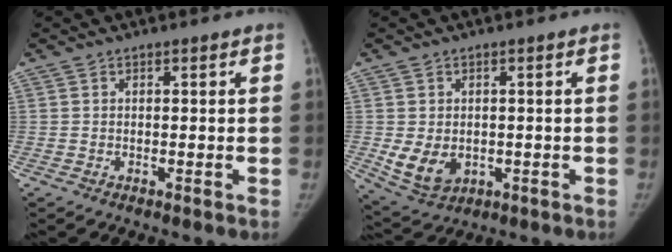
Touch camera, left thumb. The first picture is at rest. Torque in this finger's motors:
{"motor_torque": [0.12, 0.16, 0.14, -0.12, 0.02]}